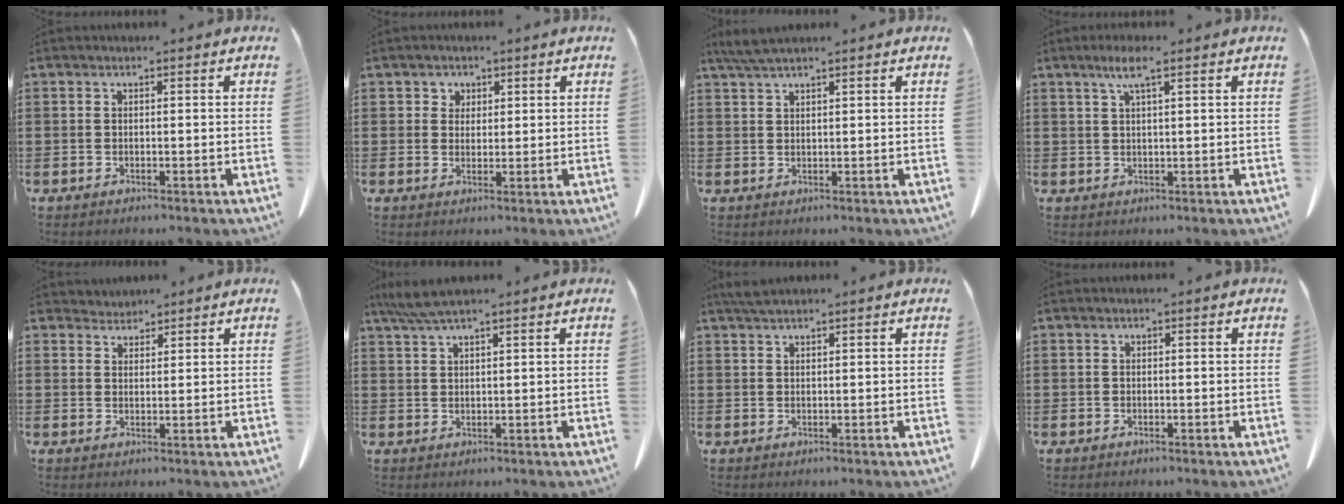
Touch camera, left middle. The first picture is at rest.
{"total": 2.1, "force": [1.3, 1.7, 0.2], "torque": [-0.004, 0.006, 0.021]}
{"total": 2.7, "force": [2.2, 0.1, 1.7], "torque": [-0.038, -0.001, 0.042]}
{"total": 3.7, "force": [2.1, 0.3, 3.0], "torque": [-0.065, 0.002, 0.036]}
{"total": 2.0, "force": [2.0, 0.4, -0.3], "torque": [-0.001, 0.000, 0.038]}
{"total": 4.4, "force": [3.4, 0.3, 2.8], "torque": [-0.062, -0.006, 0.065]}
{"total": 1.9, "force": [1.6, 0.2, 1.0], "torque": [-0.024, -0.001, 0.030]}
{"total": 0.0}